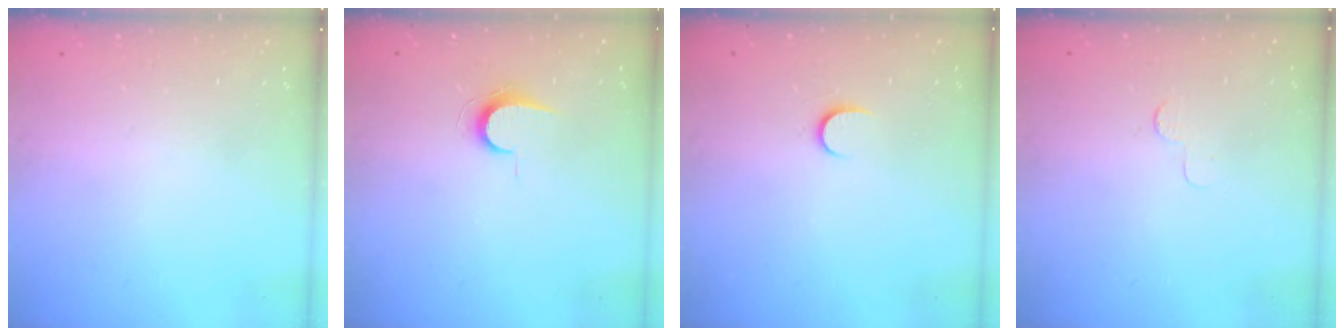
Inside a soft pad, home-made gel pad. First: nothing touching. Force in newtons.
{"total": 5.9, "press": 5.9, "slide": 0.6}
{"total": 3.8, "press": 3.8, "slide": 0.4}
{"total": 2.5, "press": 2.5, "slide": 0.2}